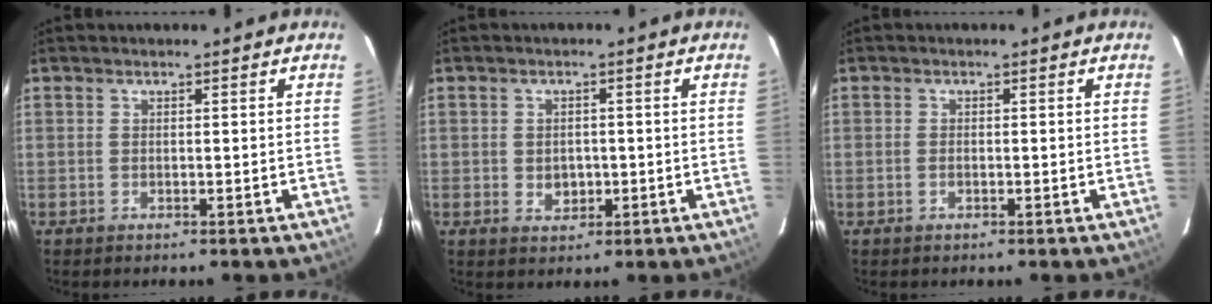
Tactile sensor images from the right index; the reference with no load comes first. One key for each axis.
{"total": 3.3, "fx": -0.5, "fy": 2.8, "fz": 1.8, "tx": -0.031, "ty": 0.000, "tz": -0.003}
{"total": 0.9, "fx": -0.4, "fy": 0.5, "fz": 0.6, "tx": -0.014, "ty": 0.001, "tz": -0.008}